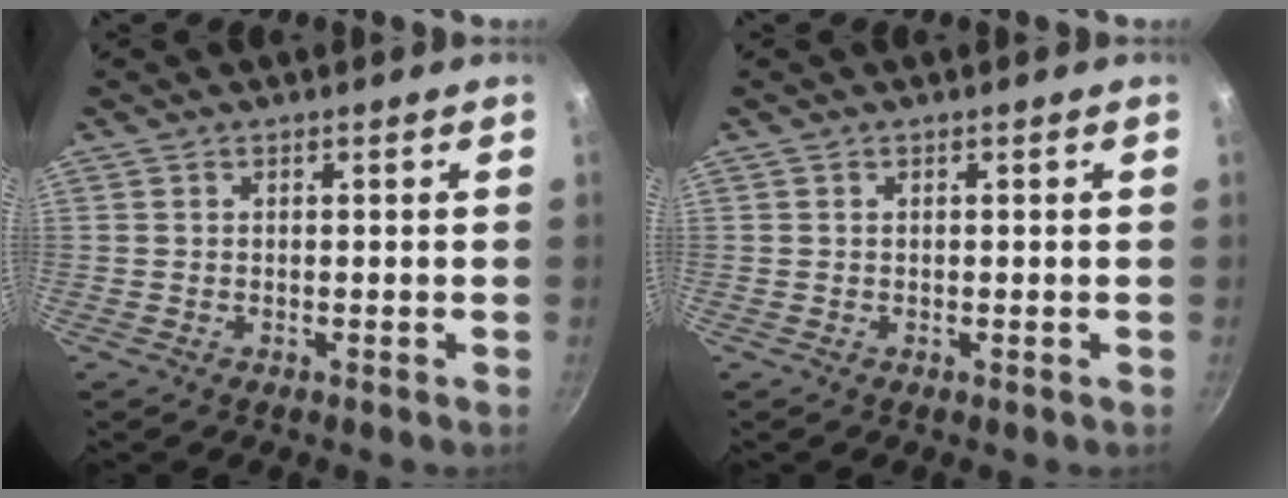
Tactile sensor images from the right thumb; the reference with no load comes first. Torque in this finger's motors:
{"motor_torque": [-0.02, -0.22, -0.34, 0.14, 0.02]}